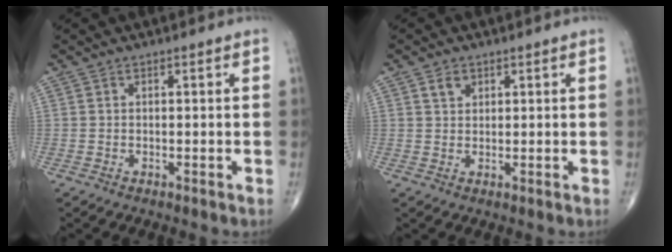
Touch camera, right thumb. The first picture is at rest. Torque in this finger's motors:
{"motor_torque": [-0.14, 0.10, 0.29, 0.24, 0.00]}